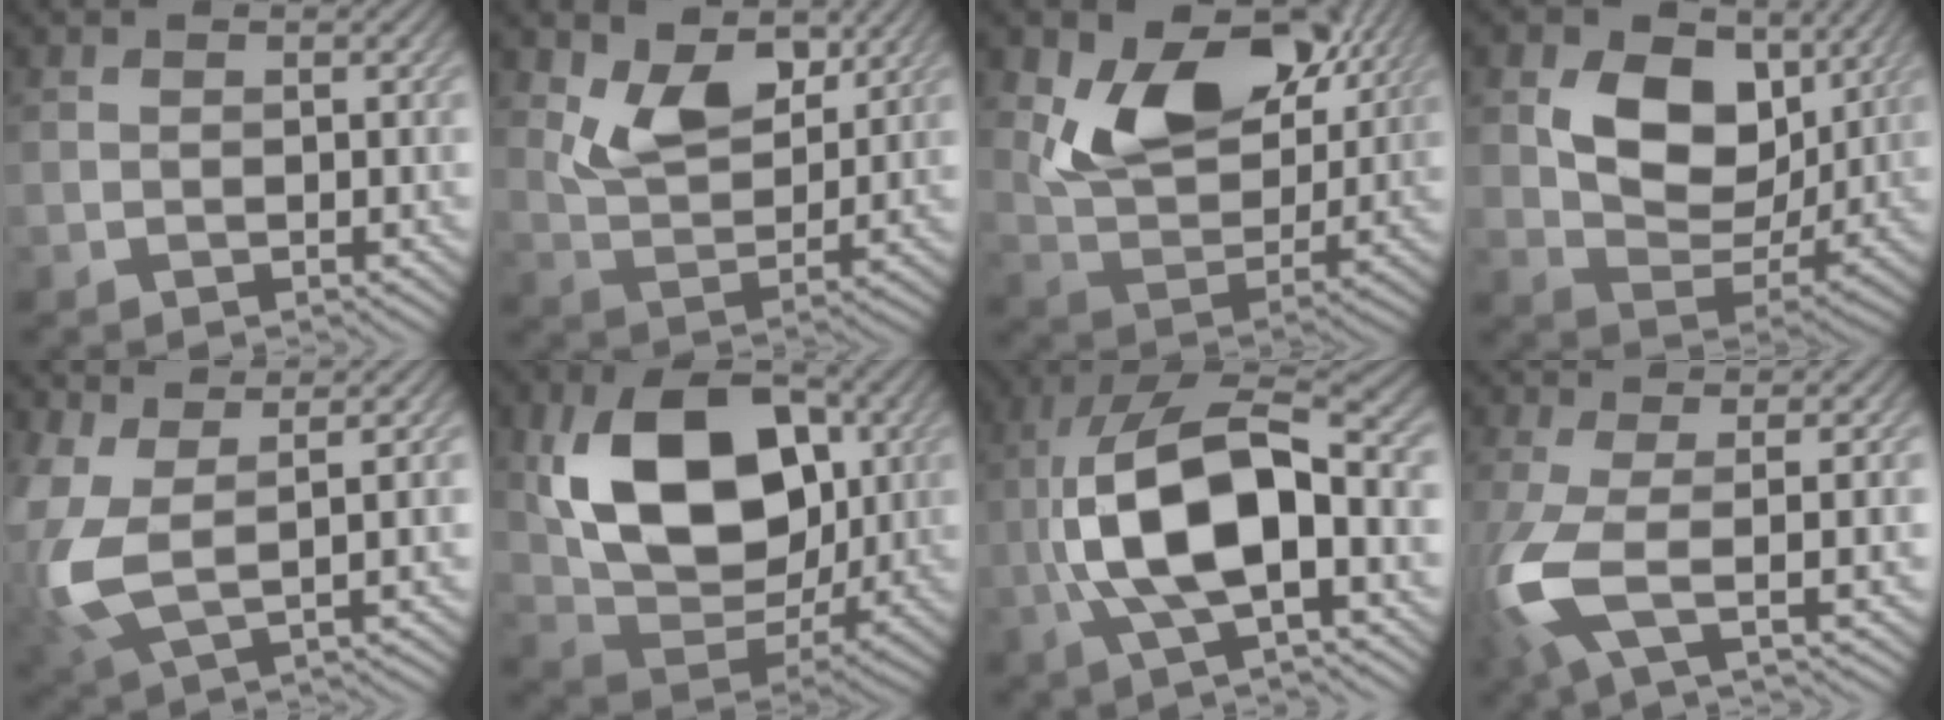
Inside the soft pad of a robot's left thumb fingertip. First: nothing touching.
{"total": 7.2, "force": [4.3, 3.7, 4.3], "torque": [-0.090, -0.015, 0.079]}
{"total": 11.2, "force": [5.4, 7.0, 7.0], "torque": [-0.129, -0.013, 0.097]}
{"total": 11.0, "force": [3.8, 7.4, 7.2], "torque": [-0.136, -0.008, 0.061]}
{"total": 6.6, "force": [1.7, 2.9, 5.7], "torque": [-0.146, -0.005, 0.032]}
{"total": 14.6, "force": [3.3, 9.7, 10.4], "torque": [-0.196, -0.006, 0.065]}
{"total": 14.2, "force": [-1.6, 5.7, 12.9], "torque": [-0.265, 0.003, -0.037]}
{"total": 6.9, "force": [-0.9, 1.6, 6.6], "torque": [-0.161, -0.011, -0.023]}